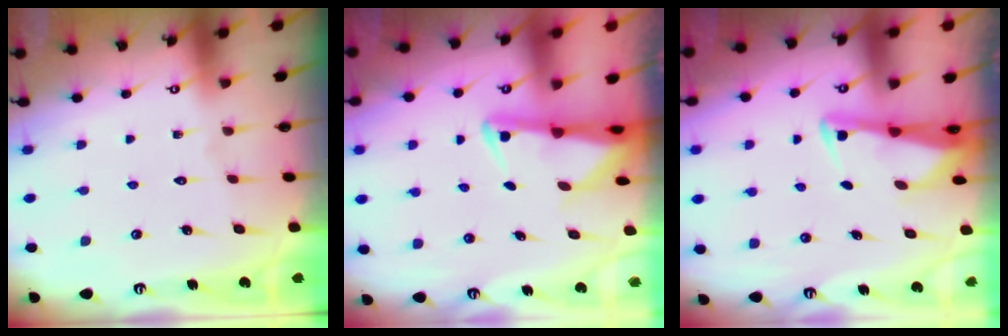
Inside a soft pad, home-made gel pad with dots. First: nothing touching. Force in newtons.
{"total": 2.5, "press": 2.4, "slide": 0.5}
{"total": 2.7, "press": 2.7, "slide": 0.5}